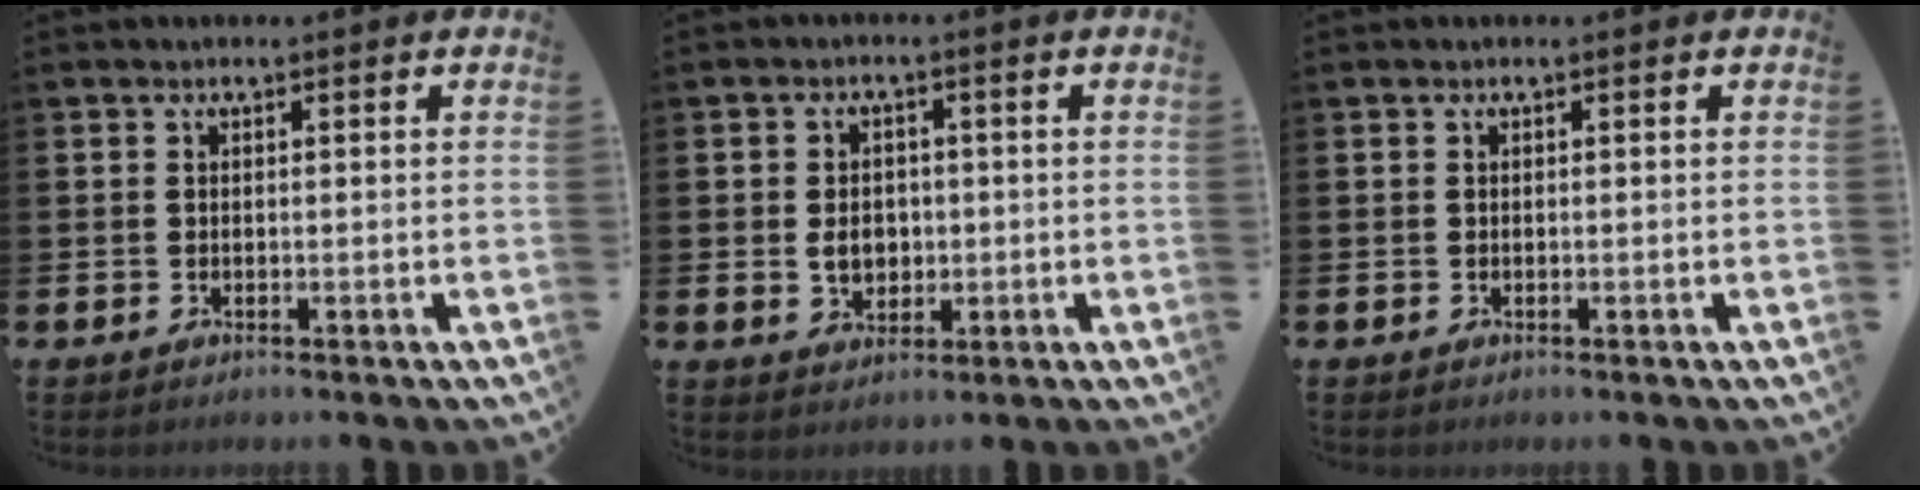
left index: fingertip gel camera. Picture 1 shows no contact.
{"total": 3.8, "force": [-0.1, 3.0, 2.2], "torque": [-0.030, 0.003, -0.010]}
{"total": 0.0}